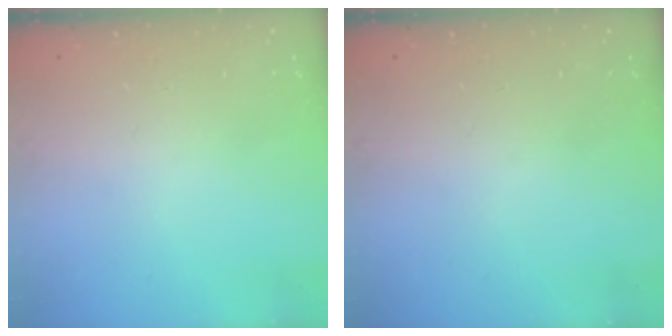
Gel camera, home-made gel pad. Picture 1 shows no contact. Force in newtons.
{"total": 0.0}